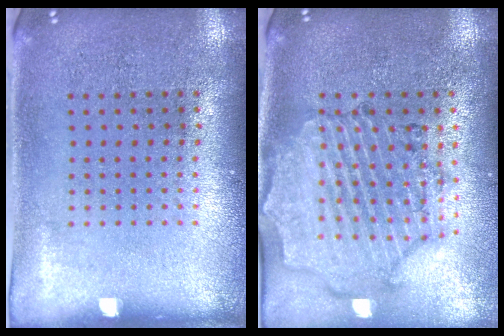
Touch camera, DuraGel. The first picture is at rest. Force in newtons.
{"total": 1.6, "press": 1.6, "slide": 0.4}